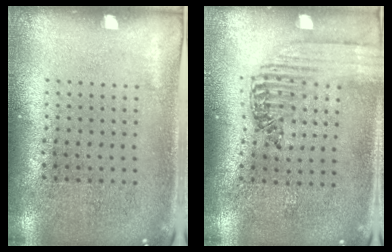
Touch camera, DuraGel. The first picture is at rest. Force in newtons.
{"total": 1.4, "press": 1.4, "slide": 0.4}